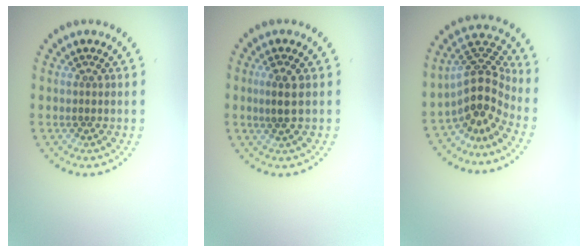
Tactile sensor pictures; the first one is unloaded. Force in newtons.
{"total": 1.9, "press": 1.7, "slide": 0.8}
{"total": 4.4, "press": 3.1, "slide": 3.1}